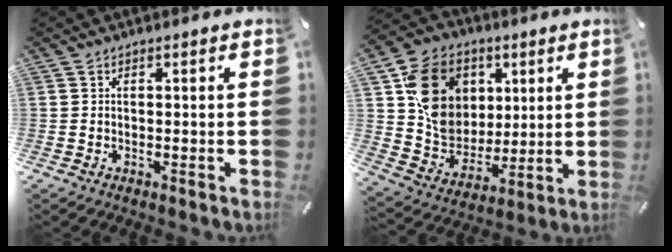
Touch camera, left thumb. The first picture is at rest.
{"total": 16.6, "force": [5.2, 14.3, 6.8], "torque": [-0.110, -0.009, 0.109]}